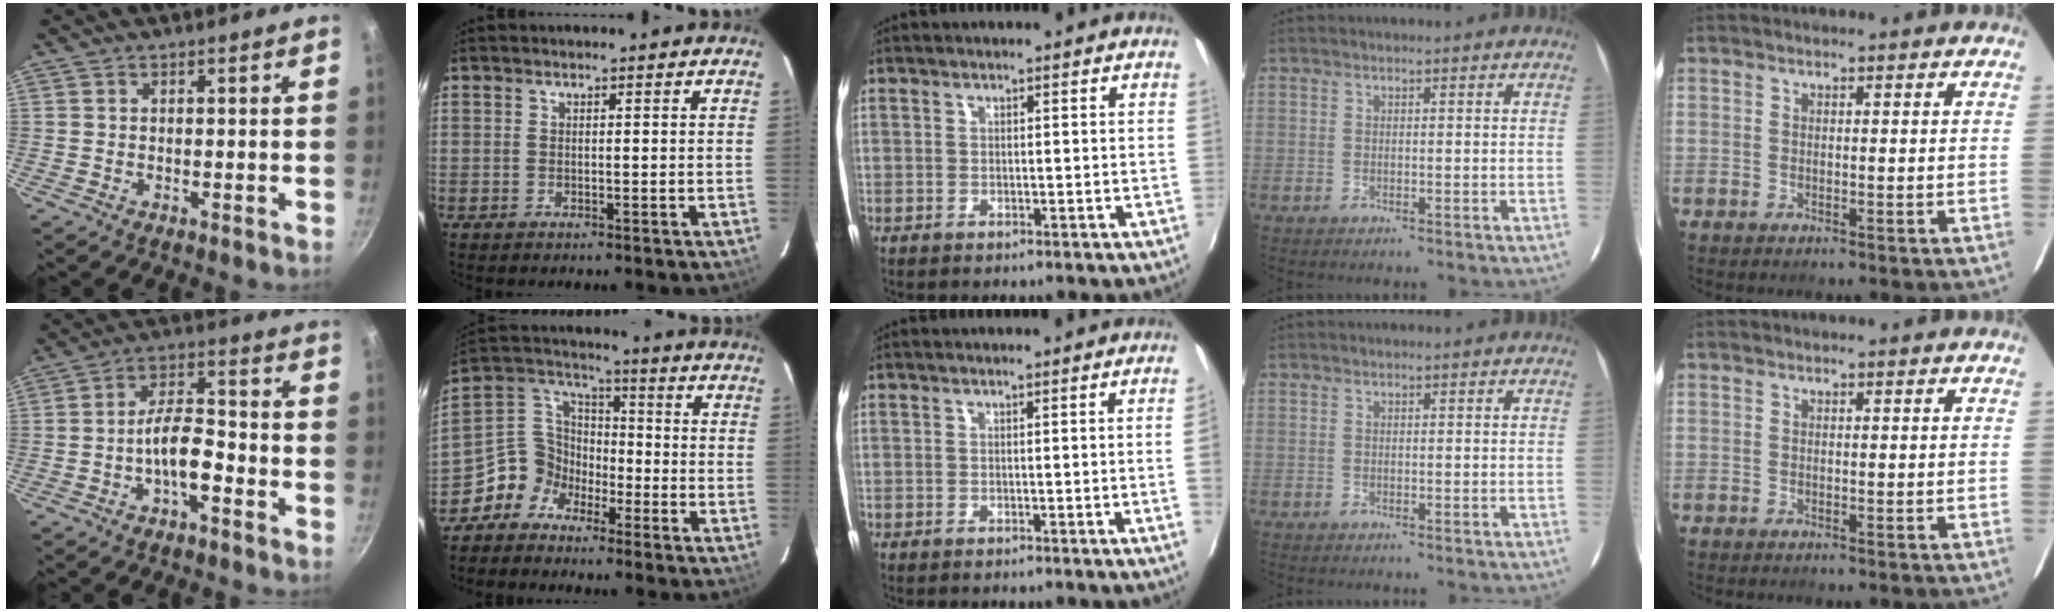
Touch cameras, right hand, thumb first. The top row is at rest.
{"thumb": {"total": 7.4, "force": [-3.3, 2.9, 6.0], "torque": [-0.092, 0.041, -0.058]}, "index": {"total": 8.1, "force": [-5.4, 5.9, 1.4], "torque": [-0.042, 0.044, -0.126]}, "middle": {"total": 1.6, "force": [0.0, -1.0, 1.3], "torque": [-0.011, -0.012, 0.002]}}